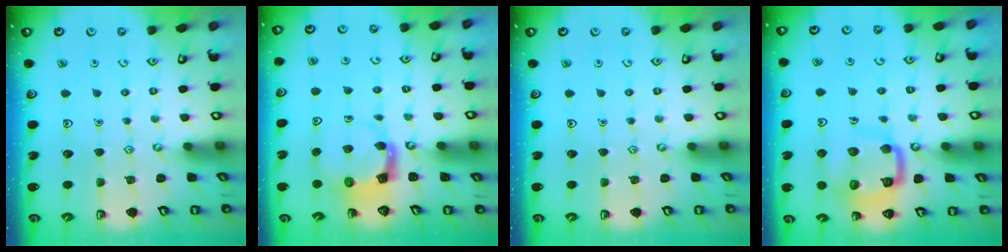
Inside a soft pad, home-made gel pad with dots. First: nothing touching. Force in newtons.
{"total": 3.7, "press": 3.7, "slide": 0.6}
{"total": 0.0}
{"total": 12.5, "press": 12.4, "slide": 1.5}